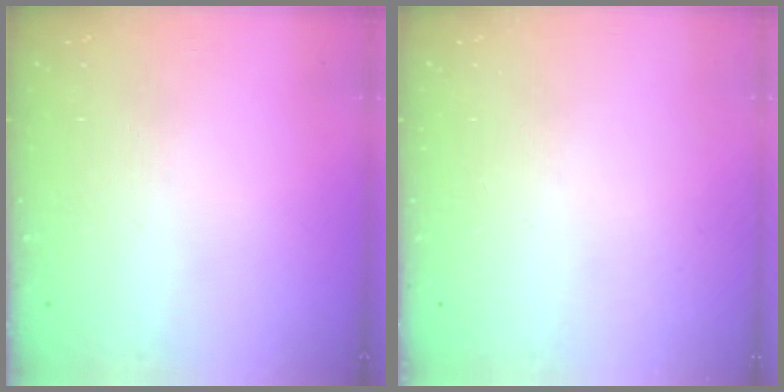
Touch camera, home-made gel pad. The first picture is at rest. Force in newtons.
{"total": 0.0}